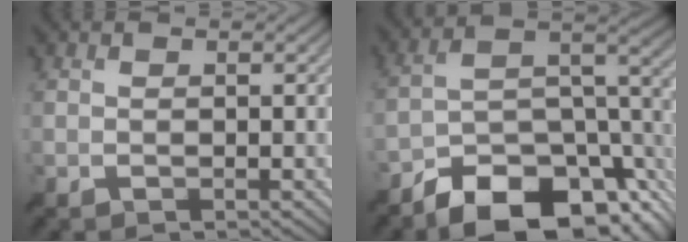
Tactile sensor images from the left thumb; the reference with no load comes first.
{"total": 14.5, "force": [-10.2, 5.6, 8.6], "torque": [-0.158, -0.004, -0.176]}